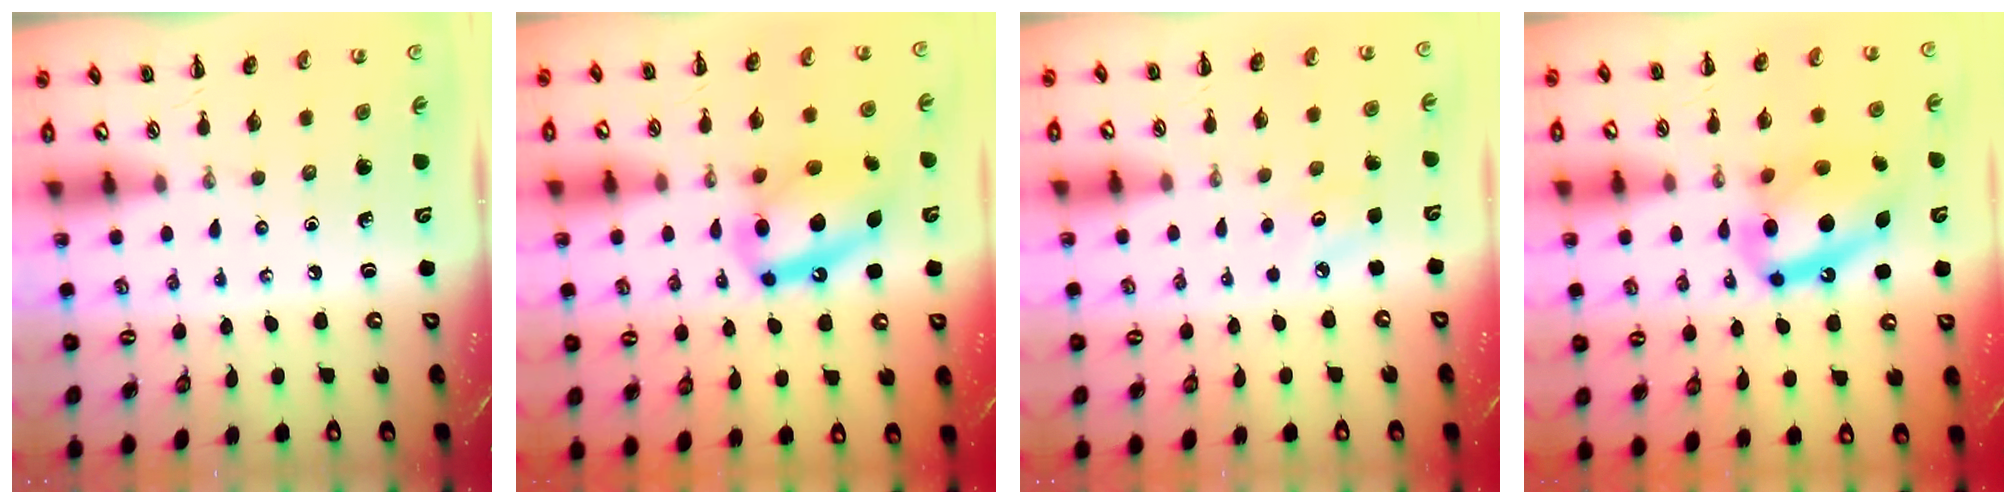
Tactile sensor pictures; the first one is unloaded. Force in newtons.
{"total": 14.7, "press": 14.2, "slide": 3.6}
{"total": 3.0, "press": 2.9, "slide": 0.8}
{"total": 15.3, "press": 14.8, "slide": 3.9}